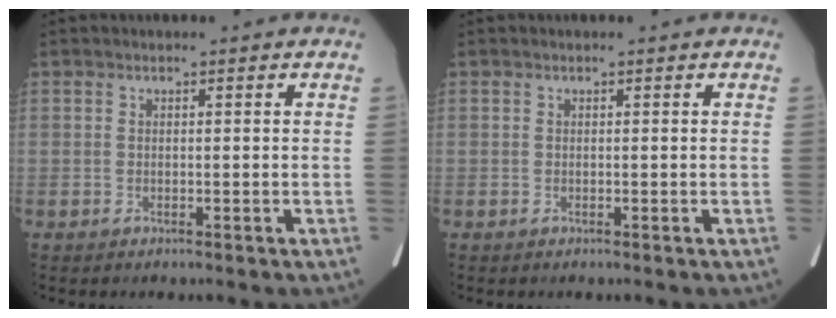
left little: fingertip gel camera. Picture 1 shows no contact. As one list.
[{"total": 0.0}]